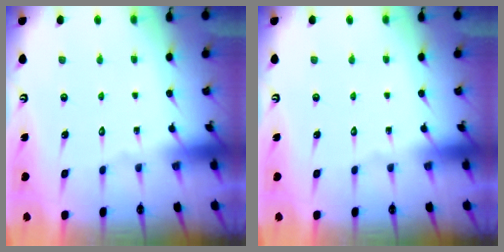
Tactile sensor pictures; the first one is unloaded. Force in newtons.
{"total": 0.0}